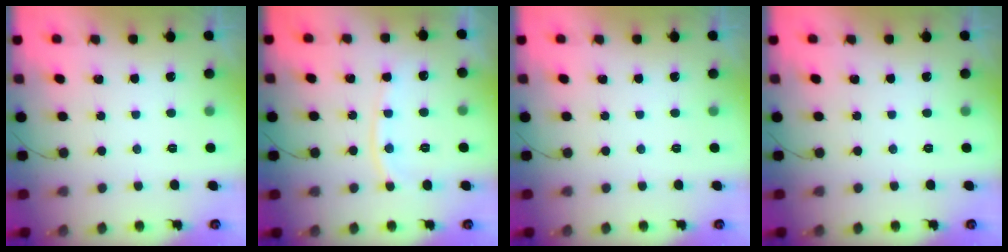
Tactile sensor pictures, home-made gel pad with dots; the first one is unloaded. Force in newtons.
{"total": 9.8, "press": 9.8, "slide": 1.3}
{"total": 0.0}
{"total": 0.0}